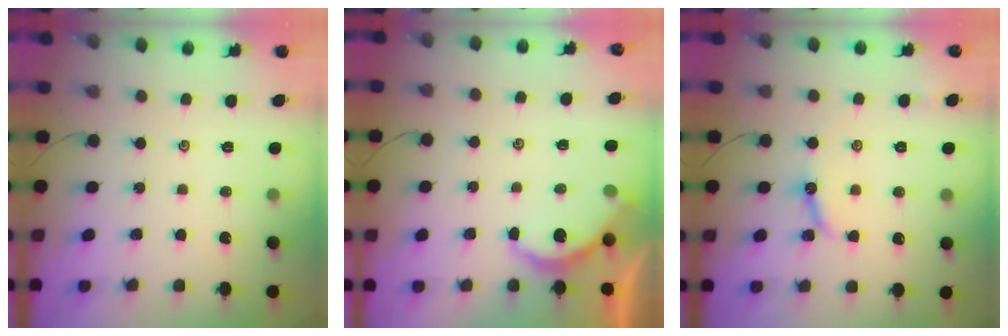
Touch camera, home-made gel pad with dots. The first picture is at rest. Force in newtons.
{"total": 5.4, "press": 5.4, "slide": 0.2}
{"total": 7.2, "press": 7.2, "slide": 0.2}